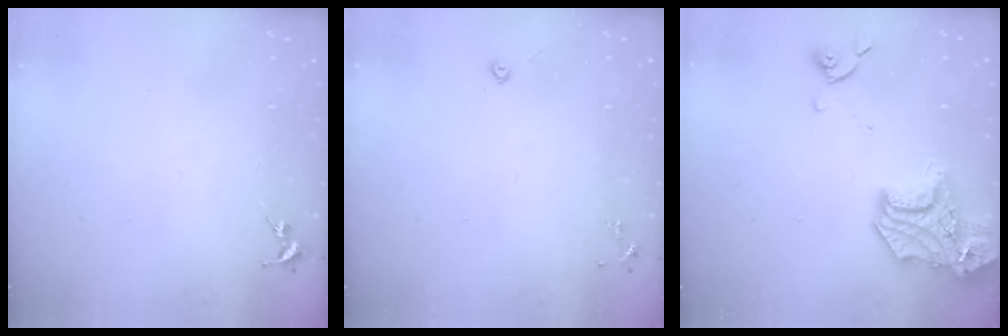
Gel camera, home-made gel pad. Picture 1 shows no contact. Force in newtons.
{"total": 2.9, "press": 2.8, "slide": 1.0}
{"total": 18.6, "press": 18.5, "slide": 1.4}